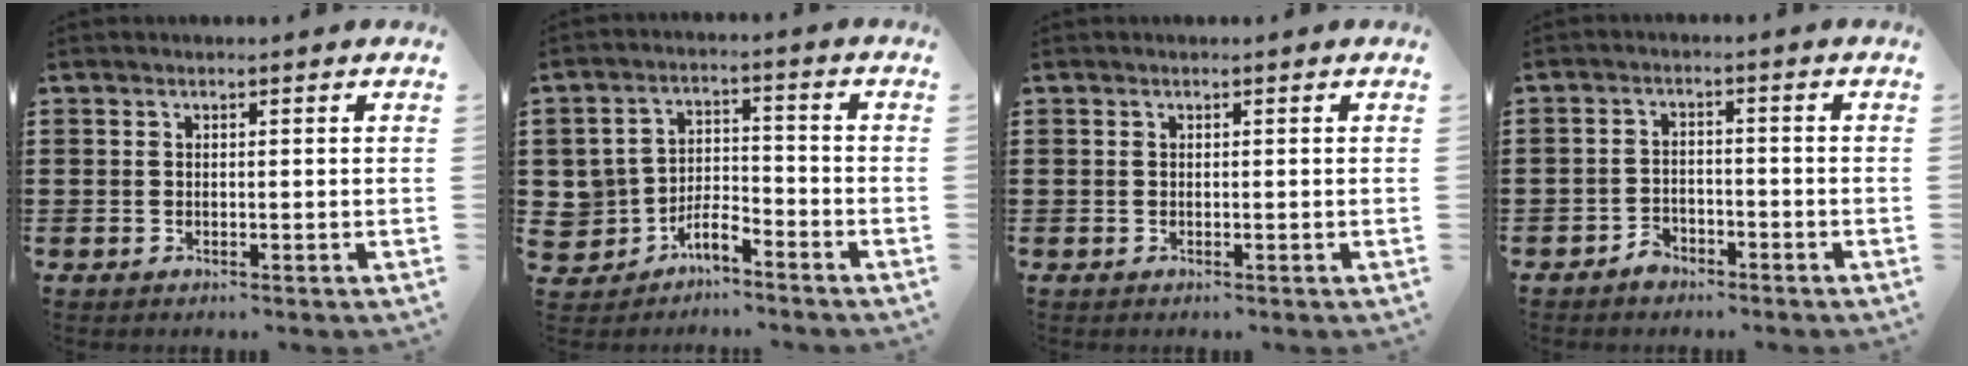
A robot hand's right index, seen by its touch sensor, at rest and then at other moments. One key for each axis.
{"total": 4.9, "fx": -3.8, "fy": 2.5, "fz": 1.8, "tx": -0.049, "ty": 0.009, "tz": -0.078}
{"total": 0.0}
{"total": 2.6, "fx": -2.2, "fy": 1.3, "fz": 0.5, "tx": -0.014, "ty": 0.007, "tz": -0.045}